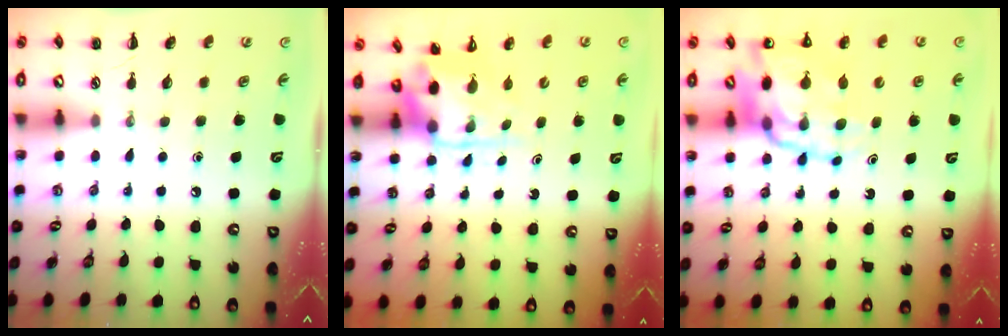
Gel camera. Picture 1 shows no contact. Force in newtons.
{"total": 3.5, "press": 3.4, "slide": 0.8}
{"total": 15.5, "press": 14.9, "slide": 4.0}